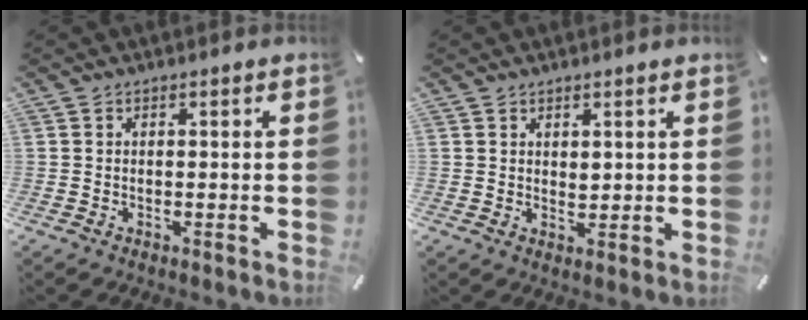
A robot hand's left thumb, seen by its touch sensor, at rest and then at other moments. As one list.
[{"total": 1.6, "force": [1.0, 0.9, 0.9], "torque": [-0.002, -0.006, 0.015]}]